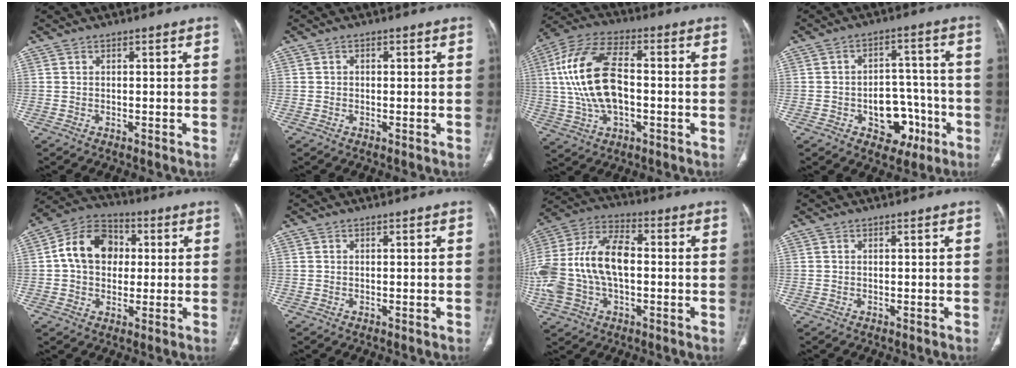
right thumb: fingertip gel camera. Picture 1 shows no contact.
{"total": 0.8, "force": [0.1, 0.7, 0.4], "torque": [-0.002, 0.002, -0.001]}
{"total": 17.0, "force": [0.1, 9.0, 14.4], "torque": [-0.296, 0.024, 0.001]}
{"total": 11.2, "force": [-4.2, 7.9, 6.7], "torque": [-0.049, 0.047, -0.052]}
{"total": 12.8, "force": [1.6, 9.9, 8.0], "torque": [-0.112, 0.023, 0.016]}
{"total": 0.0}
{"total": 20.3, "force": [-0.9, 12.2, 16.2], "torque": [-0.358, 0.032, -0.019]}
{"total": 0.0}